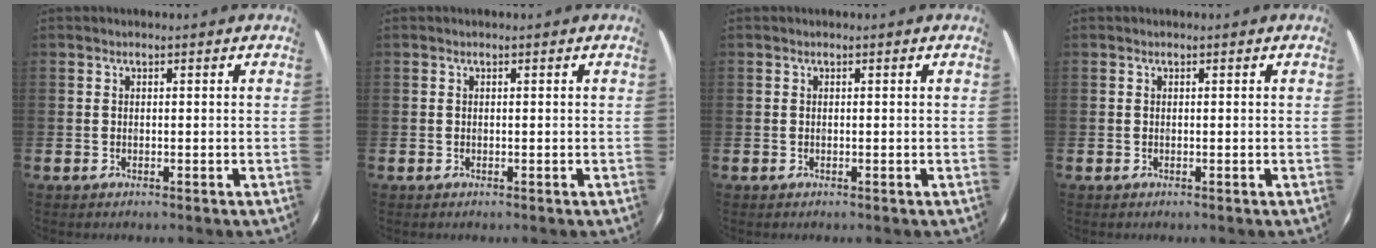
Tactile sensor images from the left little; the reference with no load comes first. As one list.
[{"total": 0.0}, {"total": 0.0}, {"total": 0.0}]